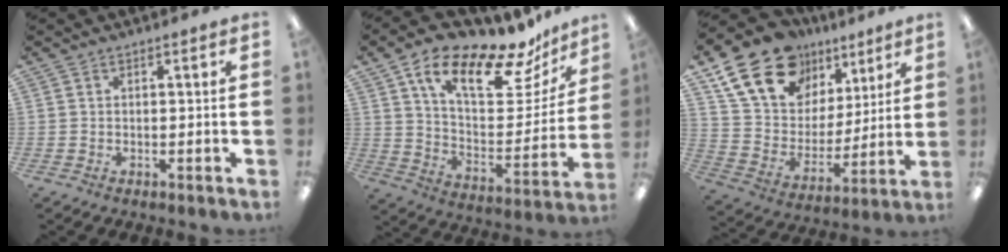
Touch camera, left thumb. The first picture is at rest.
{"total": 19.1, "force": [13.6, 7.0, 11.4], "torque": [-0.184, -0.093, 0.227]}
{"total": 20.1, "force": [13.4, 12.6, 8.2], "torque": [-0.163, -0.068, 0.252]}